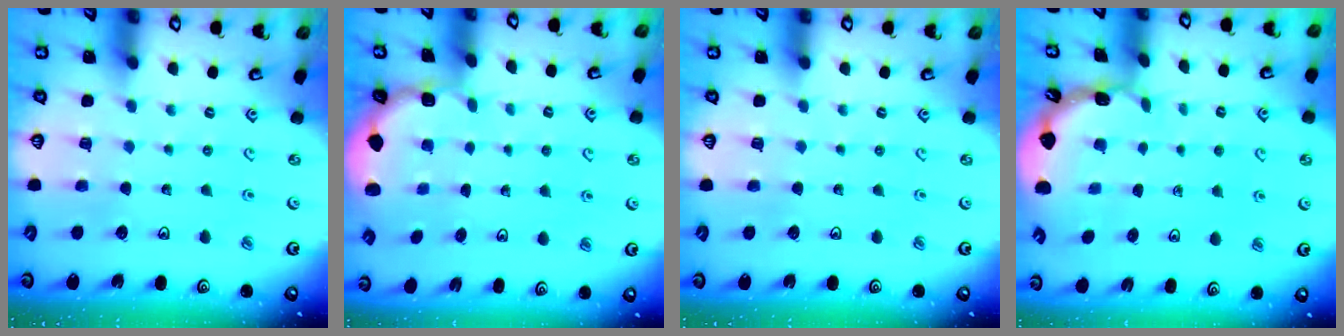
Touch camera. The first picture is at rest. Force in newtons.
{"total": 1.9, "press": 1.7, "slide": 0.8}
{"total": 0.0}
{"total": 1.7, "press": 1.7, "slide": 0.1}